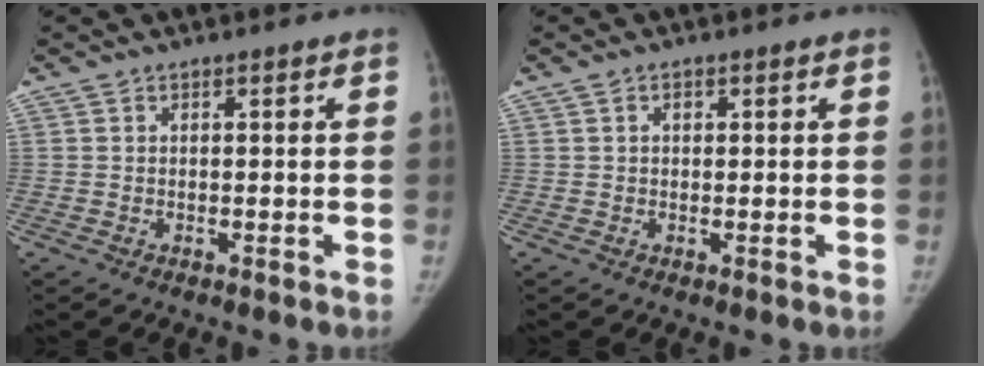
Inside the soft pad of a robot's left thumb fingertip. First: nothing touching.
{"total": 1.2, "force": [0.4, 0.9, 0.5], "torque": [-0.002, 0.000, 0.005]}